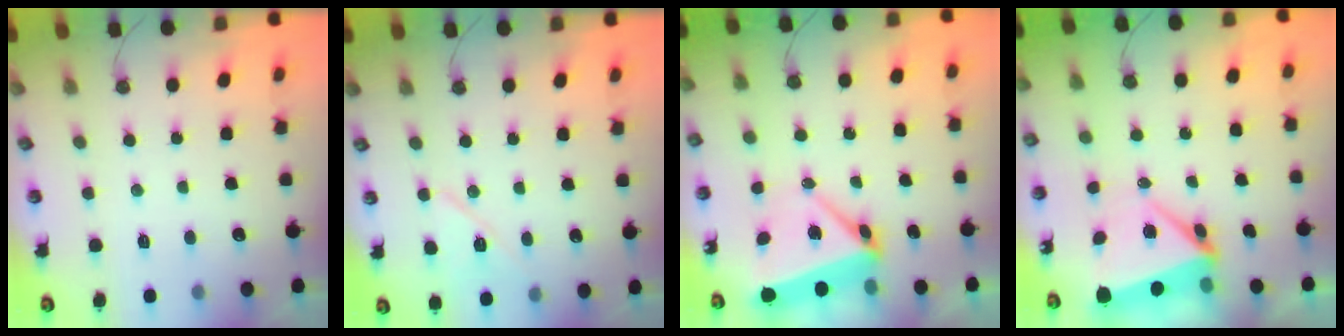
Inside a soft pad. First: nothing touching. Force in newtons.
{"total": 9.0, "press": 9.0, "slide": 0.6}
{"total": 7.2, "press": 7.2, "slide": 0.8}
{"total": 5.1, "press": 4.8, "slide": 1.7}